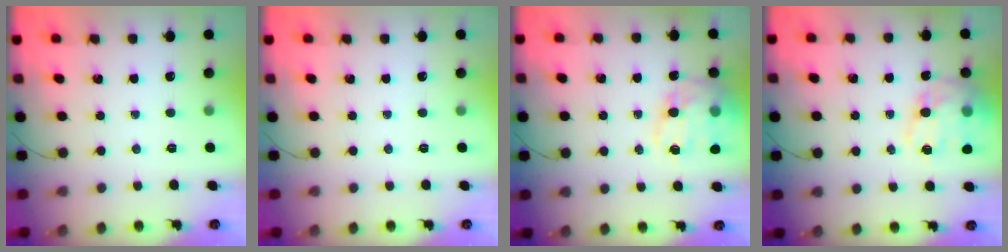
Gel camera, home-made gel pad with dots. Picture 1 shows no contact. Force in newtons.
{"total": 0.0}
{"total": 16.8, "press": 16.4, "slide": 3.6}
{"total": 16.8, "press": 16.4, "slide": 3.6}